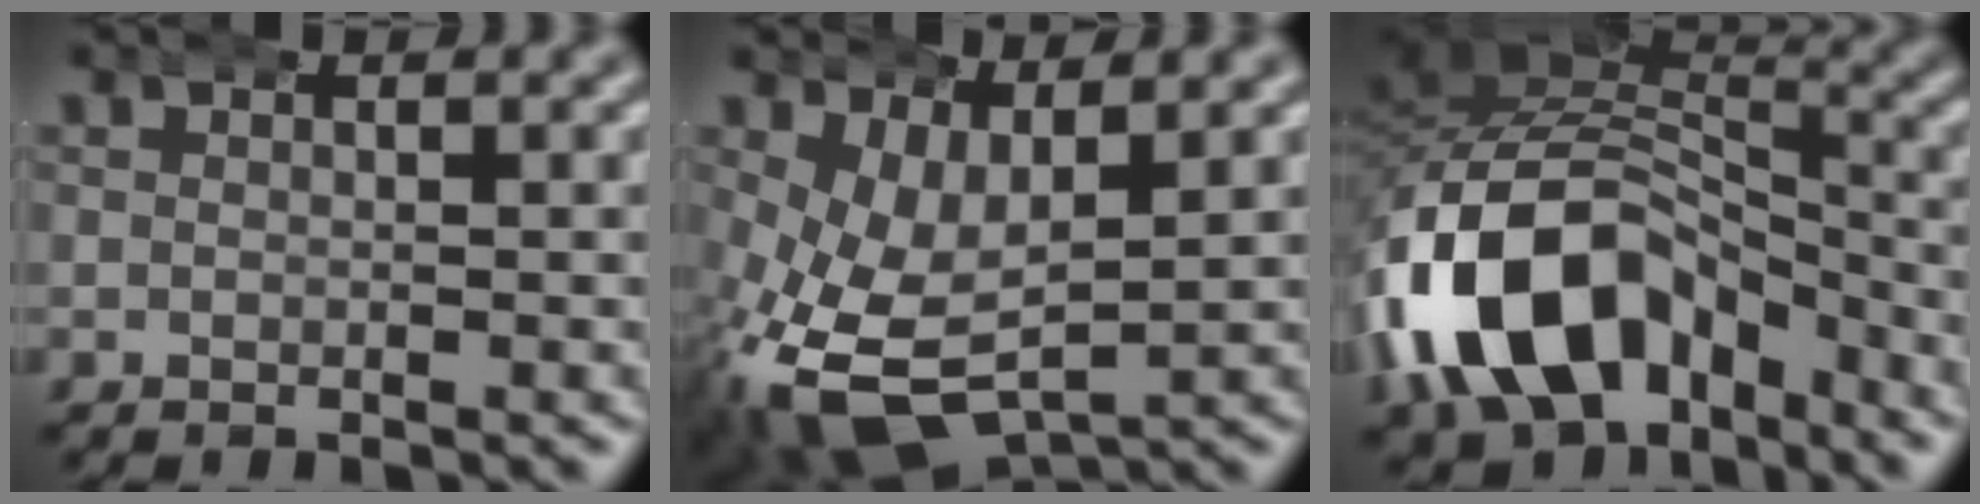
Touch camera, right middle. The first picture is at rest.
{"total": 9.4, "force": [-3.3, 6.3, 6.2], "torque": [-0.154, -0.059, -0.029]}
{"total": 14.1, "force": [-2.6, 10.1, 9.4], "torque": [-0.214, -0.047, -0.026]}